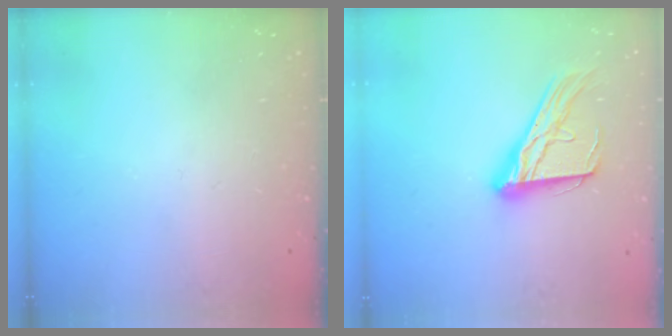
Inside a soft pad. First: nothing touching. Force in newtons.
{"total": 16.5, "press": 16.4, "slide": 1.5}